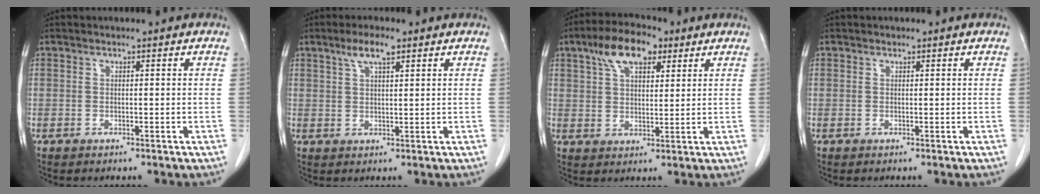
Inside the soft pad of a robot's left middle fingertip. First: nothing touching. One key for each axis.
{"total": 4.1, "fx": 2.6, "fy": 0.8, "fz": 3.0, "tx": -0.065, "ty": 0.006, "tz": 0.049}
{"total": 9.0, "fx": 5.1, "fy": 3.9, "fz": 6.3, "tx": -0.119, "ty": 0.023, "tz": 0.090}
{"total": 0.0}